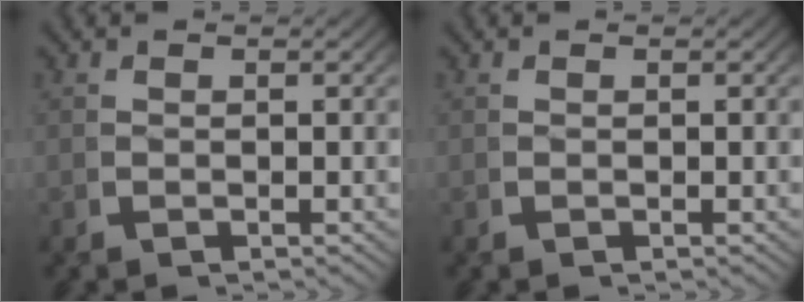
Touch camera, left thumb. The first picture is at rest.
{"total": 0.0}